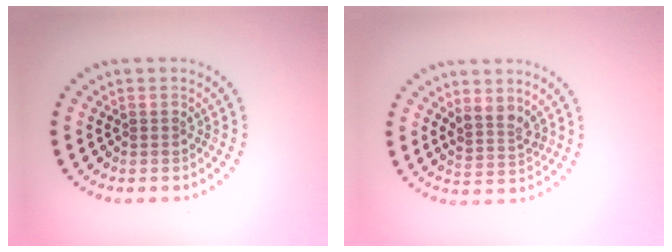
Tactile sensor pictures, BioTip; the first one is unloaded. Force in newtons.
{"total": 2.3, "press": 1.8, "slide": 1.5}